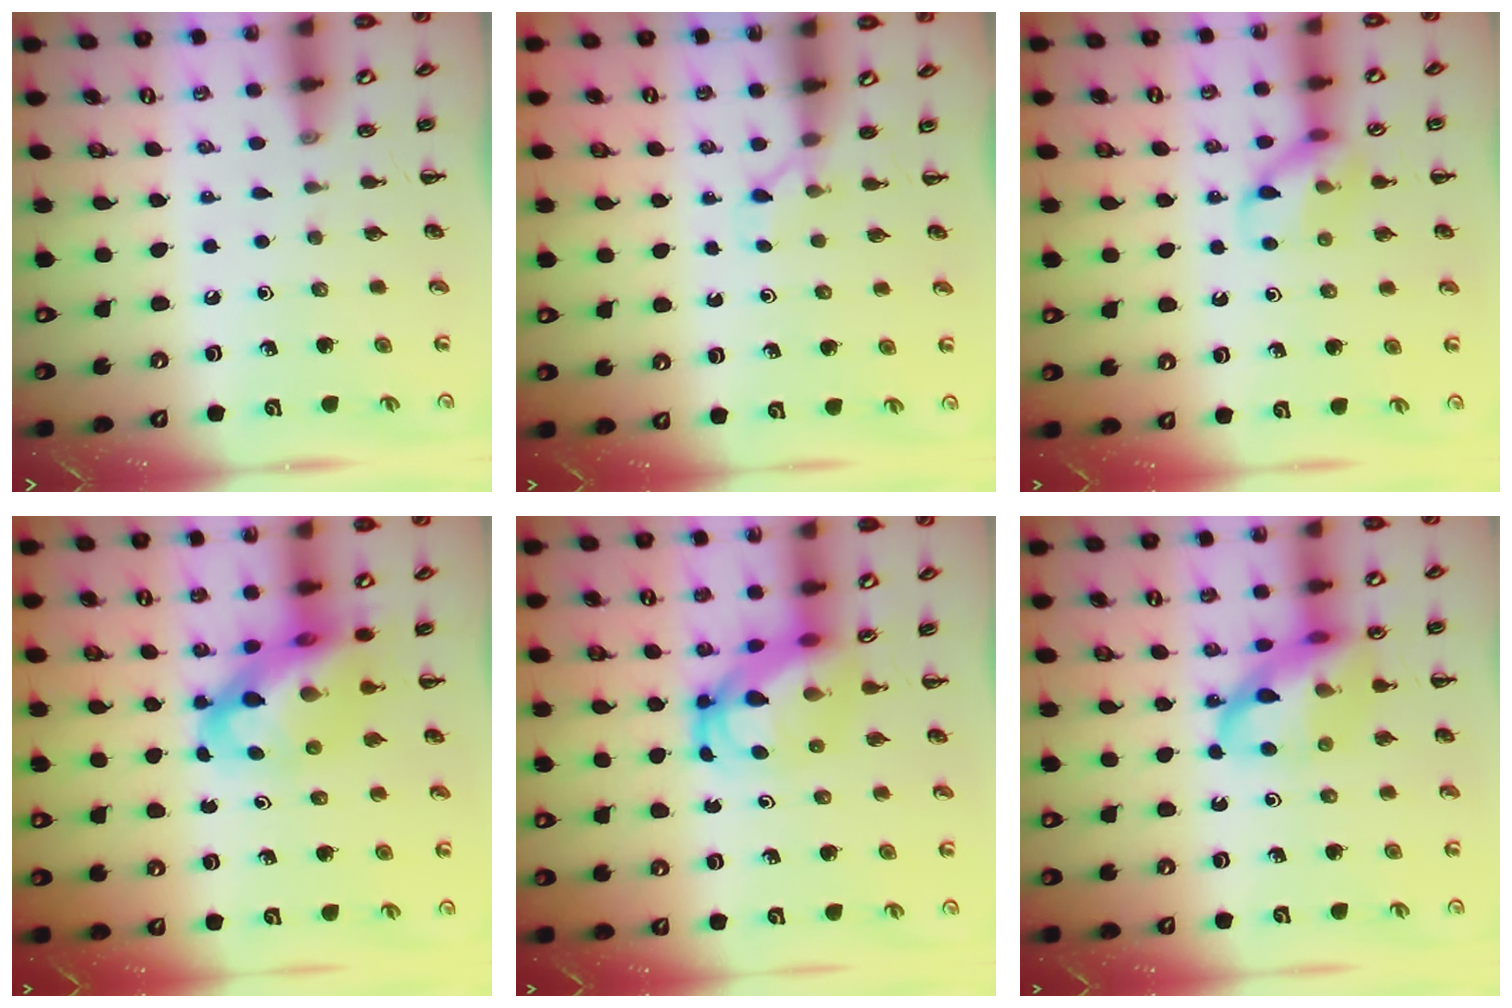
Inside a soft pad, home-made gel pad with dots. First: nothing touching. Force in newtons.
{"total": 2.4, "press": 2.3, "slide": 0.7}
{"total": 10.7, "press": 10.7, "slide": 0.9}
{"total": 12.8, "press": 12.3, "slide": 3.4}
{"total": 5.9, "press": 5.8, "slide": 1.4}
{"total": 15.2, "press": 15.0, "slide": 2.6}